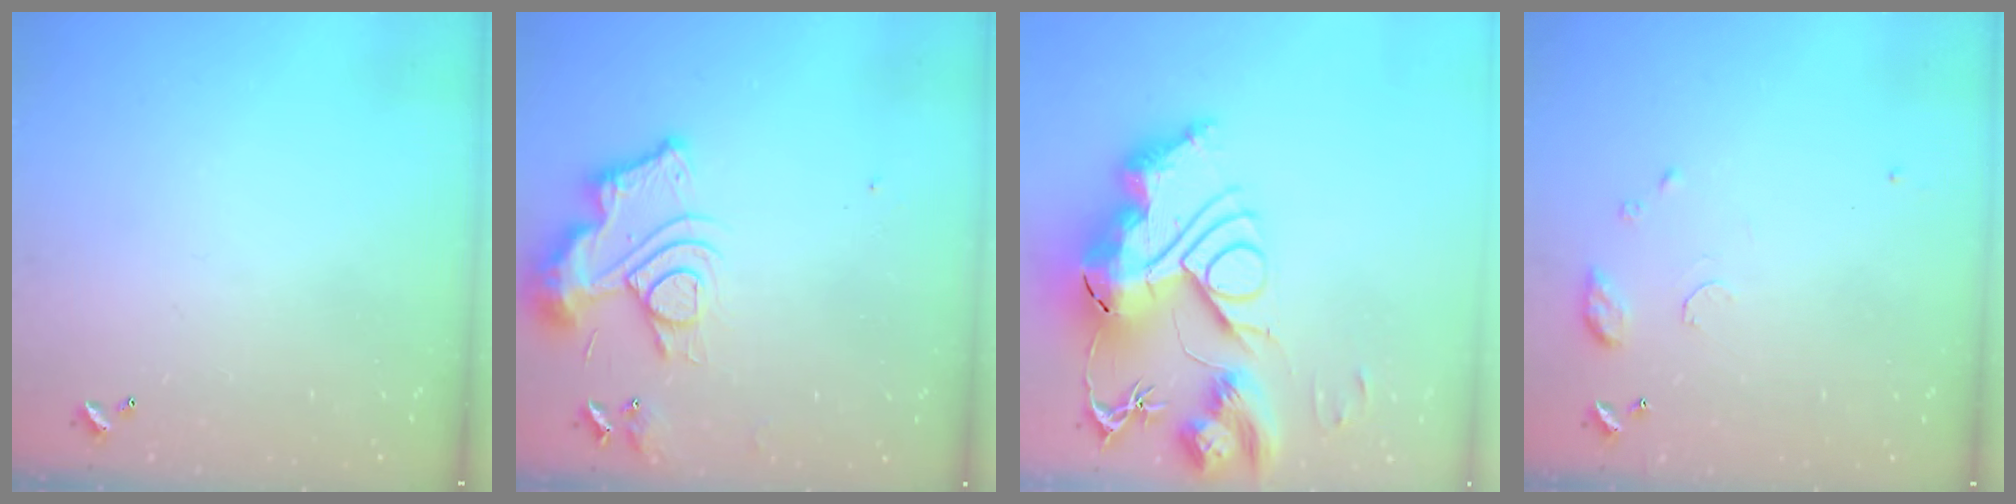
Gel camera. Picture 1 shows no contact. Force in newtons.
{"total": 13.0, "press": 12.9, "slide": 1.3}
{"total": 0.7, "press": 0.7, "slide": 0.0}
{"total": 7.9, "press": 7.8, "slide": 0.8}